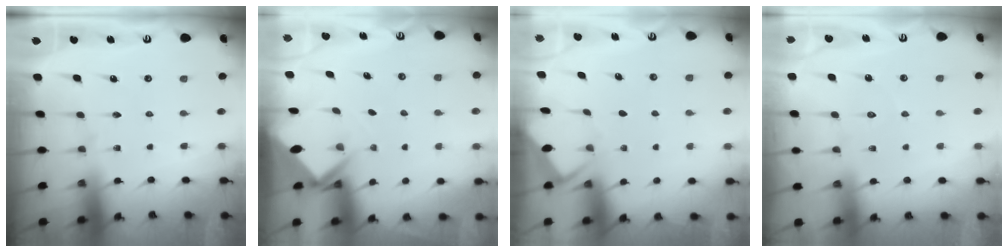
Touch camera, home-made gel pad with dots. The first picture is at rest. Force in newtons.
{"total": 2.8, "press": 2.8, "slide": 0.1}
{"total": 2.9, "press": 2.9, "slide": 0.3}
{"total": 5.4, "press": 5.4, "slide": 0.6}